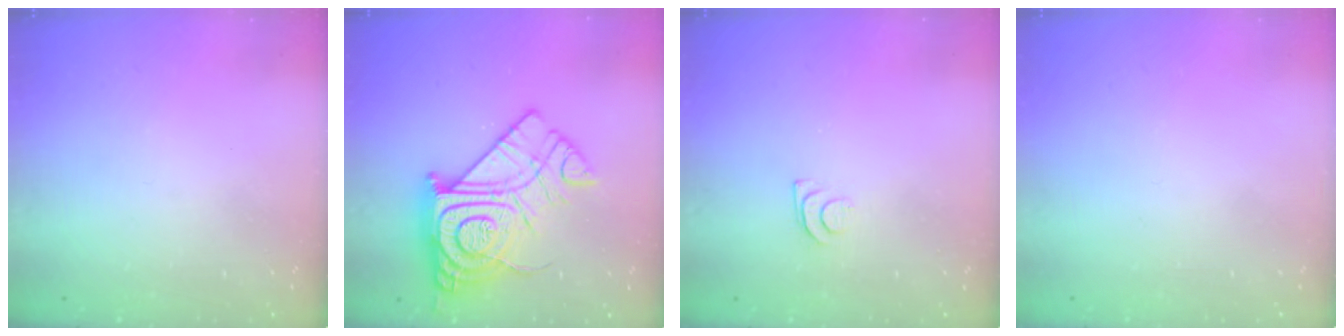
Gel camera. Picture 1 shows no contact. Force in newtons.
{"total": 21.8, "press": 21.8, "slide": 2.0}
{"total": 4.2, "press": 4.2, "slide": 0.5}
{"total": 1.7, "press": 1.7, "slide": 0.1}